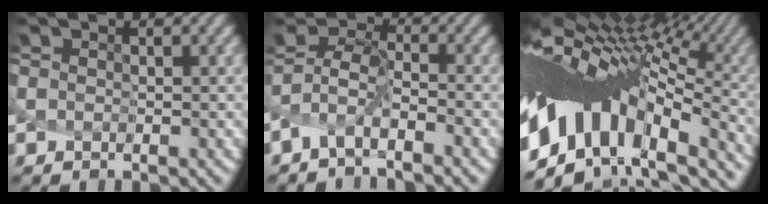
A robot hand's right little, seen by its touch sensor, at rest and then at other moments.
{"total": 2.5, "force": [-2.1, 0.3, 1.3], "torque": [-0.027, -0.002, -0.048]}
{"total": 13.6, "force": [-1.5, 6.6, 11.8], "torque": [-0.200, 0.013, -0.006]}